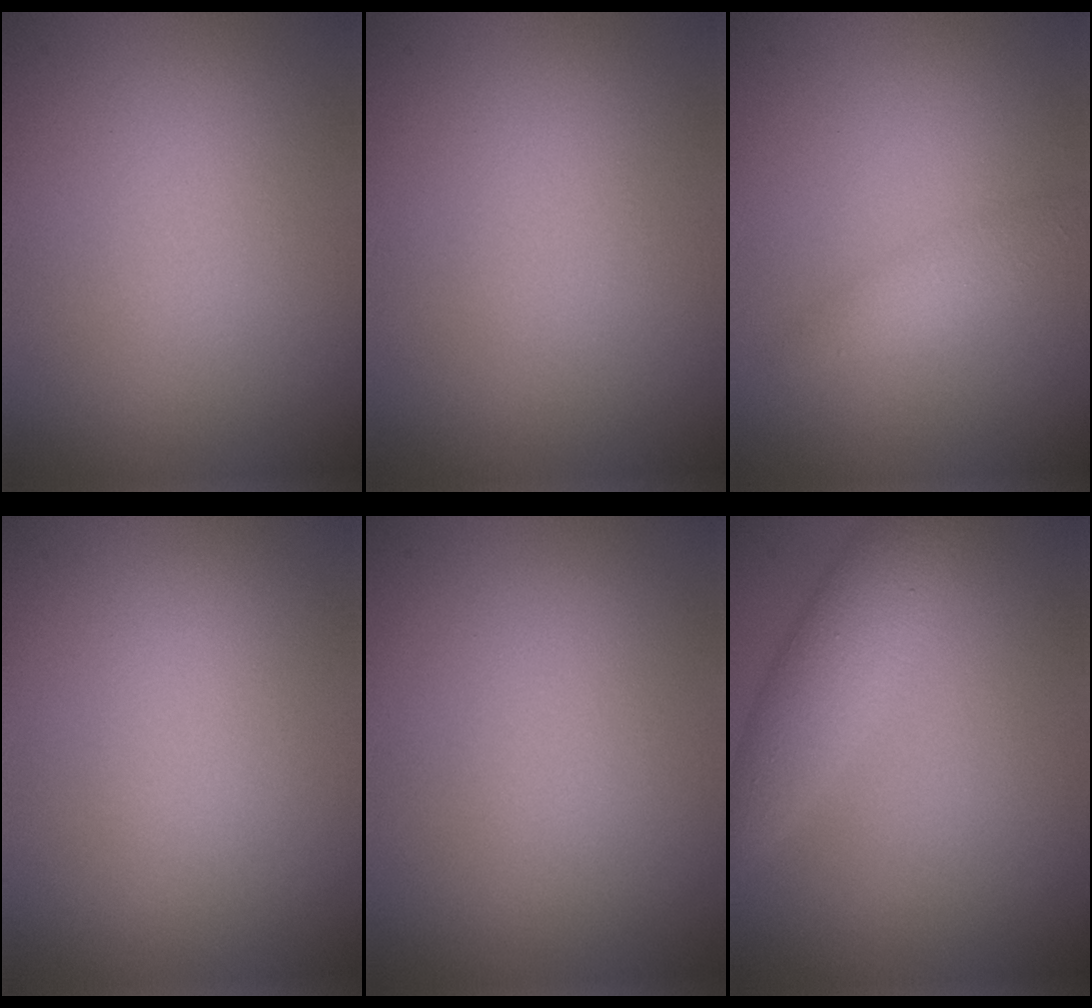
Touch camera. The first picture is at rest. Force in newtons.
{"total": 0.0}
{"total": 1.7, "press": 1.7, "slide": 0.1}
{"total": 0.0}
{"total": 0.0}
{"total": 3.5, "press": 3.5, "slide": 0.2}